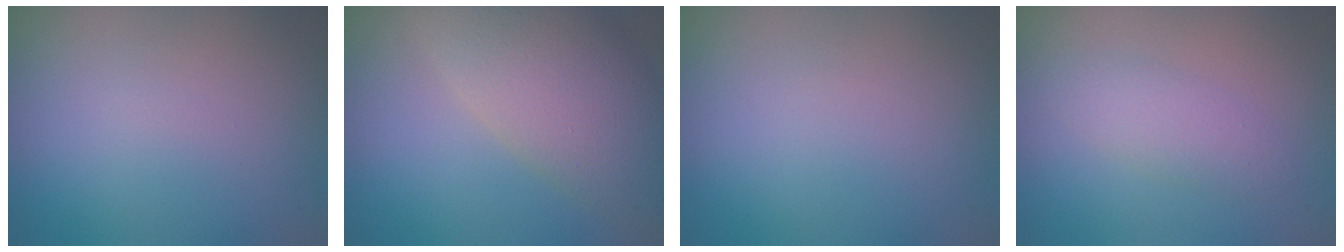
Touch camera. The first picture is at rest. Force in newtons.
{"total": 8.8, "press": 8.8, "slide": 0.6}
{"total": 0.0}
{"total": 2.1, "press": 2.1, "slide": 0.1}